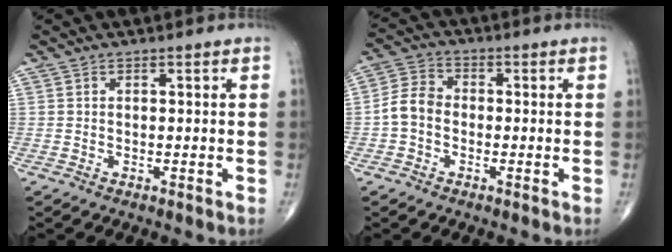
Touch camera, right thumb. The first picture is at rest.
{"total": 5.8, "force": [-1.2, 4.5, 3.5], "torque": [-0.061, 0.020, -0.037]}